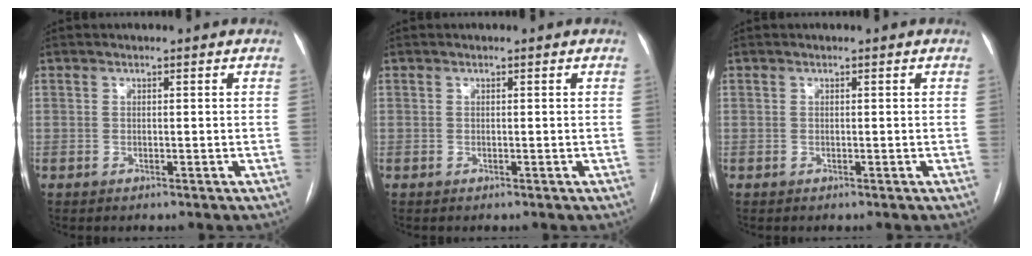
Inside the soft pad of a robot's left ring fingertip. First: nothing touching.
{"total": 0.0}
{"total": 0.0}